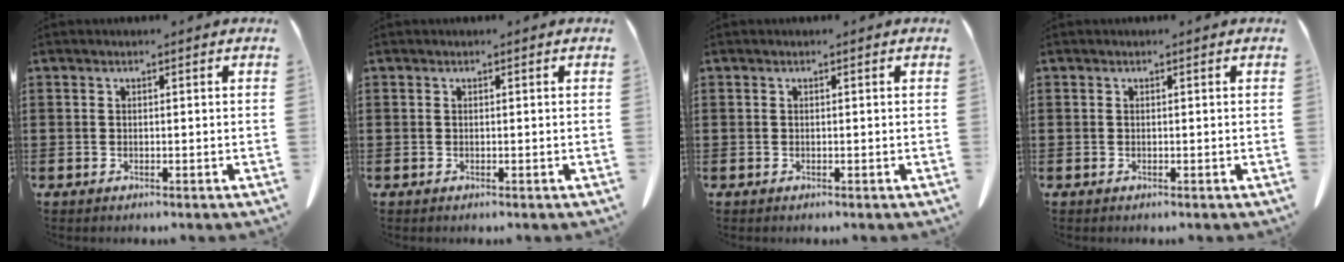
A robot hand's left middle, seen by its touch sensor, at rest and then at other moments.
{"total": 0.0}
{"total": 0.0}
{"total": 0.0}